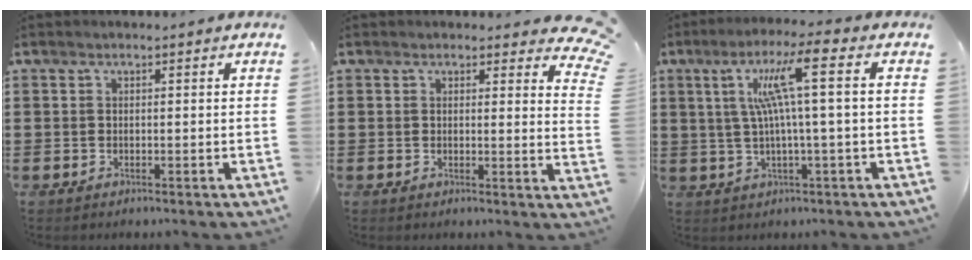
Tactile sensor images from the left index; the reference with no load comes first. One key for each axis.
{"total": 2.8, "fx": 2.3, "fy": 0.9, "fz": 1.3, "tx": -0.012, "ty": -0.013, "tz": 0.038}
{"total": 9.8, "fx": 2.2, "fy": 0.3, "fz": 9.6, "tx": -0.202, "ty": 0.002, "tz": 0.023}